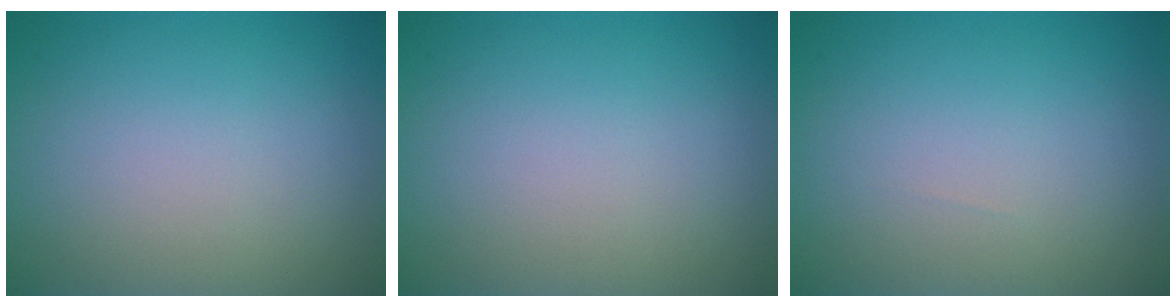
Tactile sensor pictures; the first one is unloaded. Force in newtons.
{"total": 0.0}
{"total": 0.0}